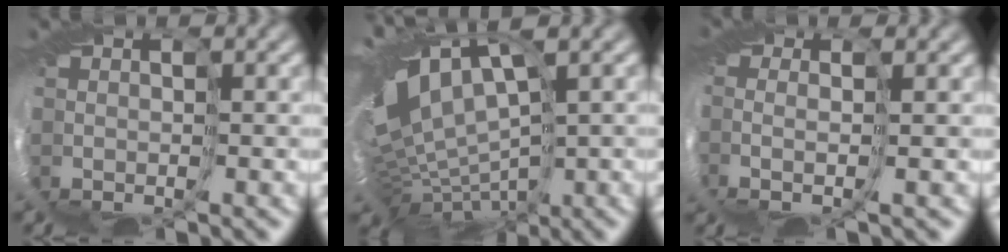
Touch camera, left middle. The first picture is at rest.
{"total": 10.1, "force": [2.0, 5.3, 8.3], "torque": [-0.167, -0.005, 0.075]}
{"total": 1.6, "force": [-0.3, -0.3, 1.6], "torque": [-0.069, -0.013, 0.001]}